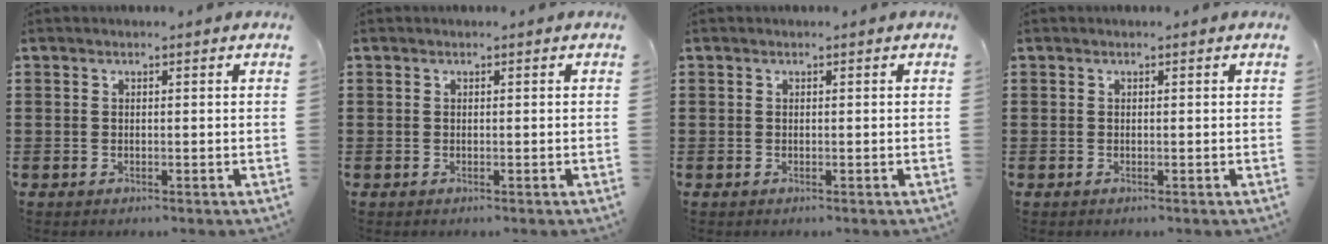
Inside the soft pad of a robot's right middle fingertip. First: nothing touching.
{"total": 0.0}
{"total": 0.0}
{"total": 0.0}